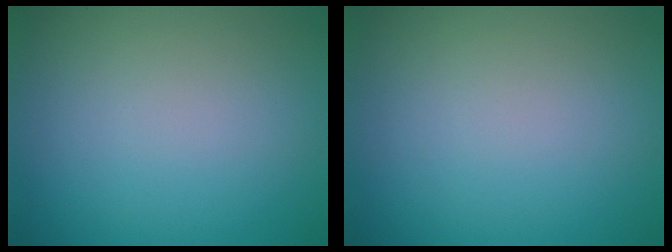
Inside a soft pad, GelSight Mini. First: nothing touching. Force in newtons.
{"total": 0.0}